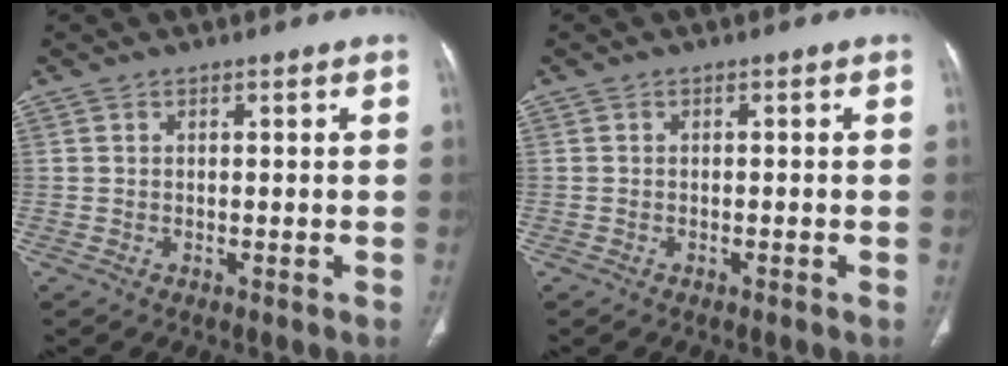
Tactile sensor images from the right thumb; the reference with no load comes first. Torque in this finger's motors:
{"motor_torque": [-0.43, -0.41, 0.48, -0.16, -0.03]}